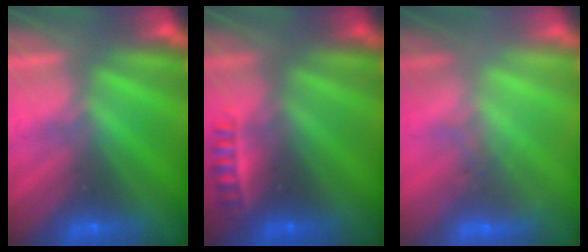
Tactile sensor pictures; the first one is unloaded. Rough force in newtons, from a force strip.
{"total": 2.3}
{"total": 2.8}